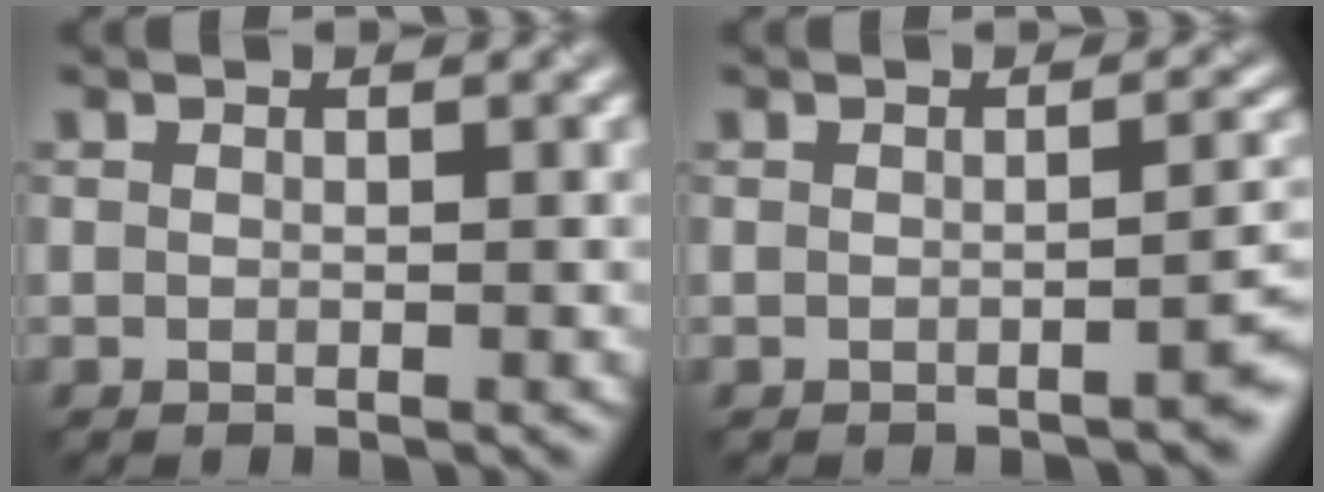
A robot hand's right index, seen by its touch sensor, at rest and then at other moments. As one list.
[{"total": 3.0, "force": [-1.3, 0.7, 2.6], "torque": [-0.010, 0.013, -0.016]}]